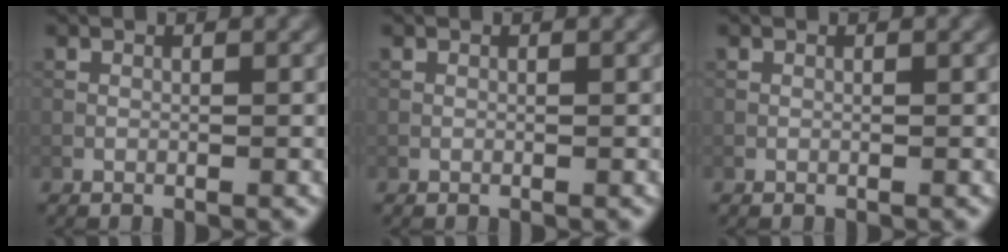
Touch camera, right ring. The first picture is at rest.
{"total": 0.0}
{"total": 0.0}